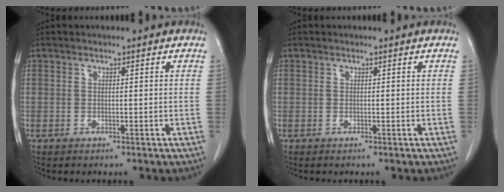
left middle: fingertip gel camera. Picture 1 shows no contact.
{"total": 0.0}